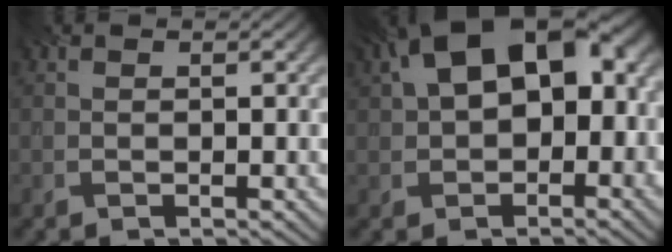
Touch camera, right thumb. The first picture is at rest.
{"total": 16.5, "force": [3.6, 9.7, 12.9], "torque": [-0.213, 0.020, 0.058]}